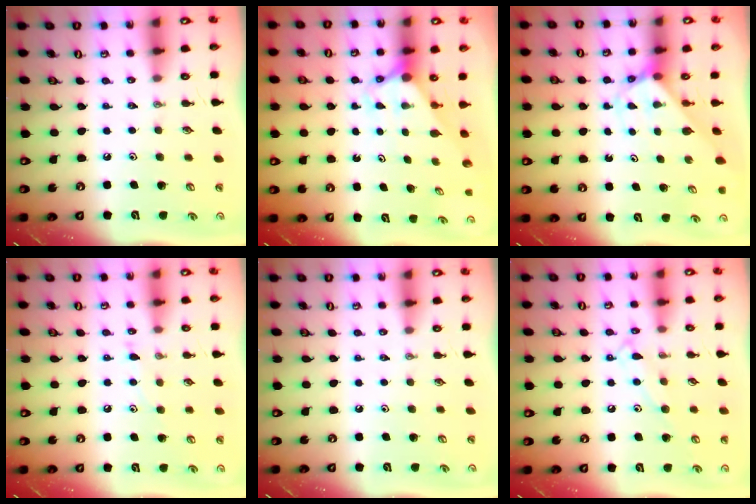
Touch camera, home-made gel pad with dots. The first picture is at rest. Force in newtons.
{"total": 2.9, "press": 2.9, "slide": 0.0}
{"total": 2.6, "press": 2.6, "slide": 0.2}
{"total": 7.1, "press": 7.1, "slide": 0.5}
{"total": 0.0}
{"total": 9.7, "press": 9.7, "slide": 0.8}